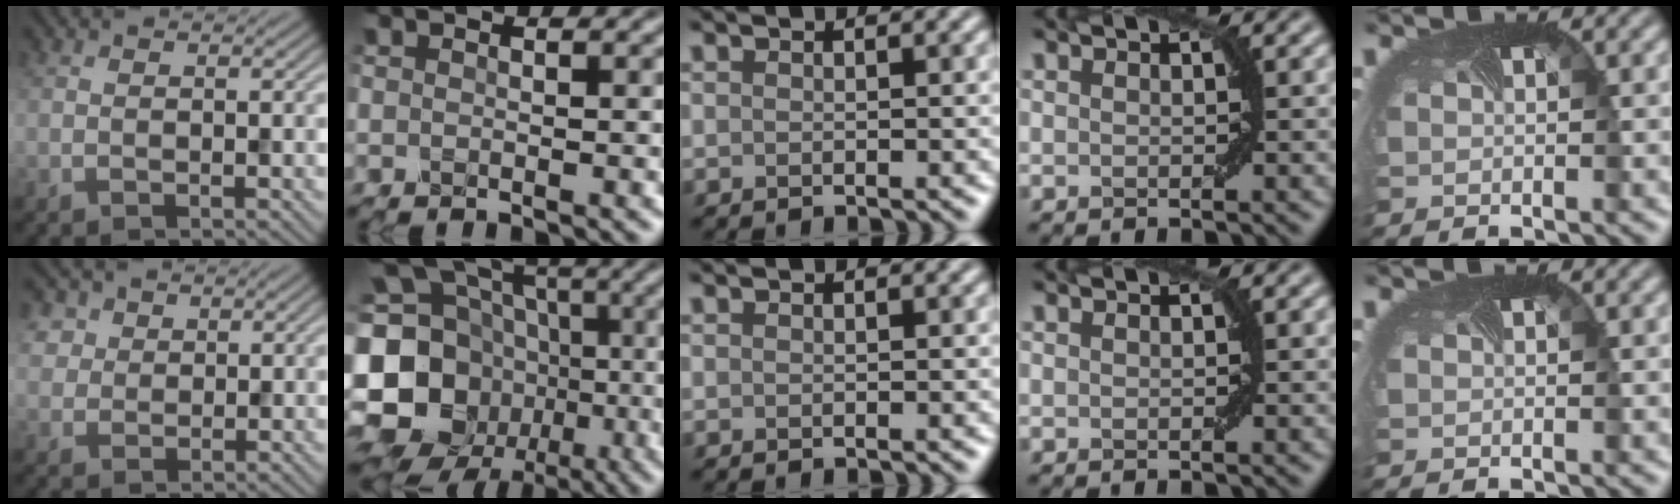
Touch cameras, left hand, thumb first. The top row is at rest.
{"thumb": {"total": 3.3, "force": [1.5, 2.8, 1.0], "torque": [-0.036, -0.005, 0.036]}, "index": {"total": 20.6, "force": [-4.7, 17.7, 9.4], "torque": [-0.212, 0.015, -0.115]}}